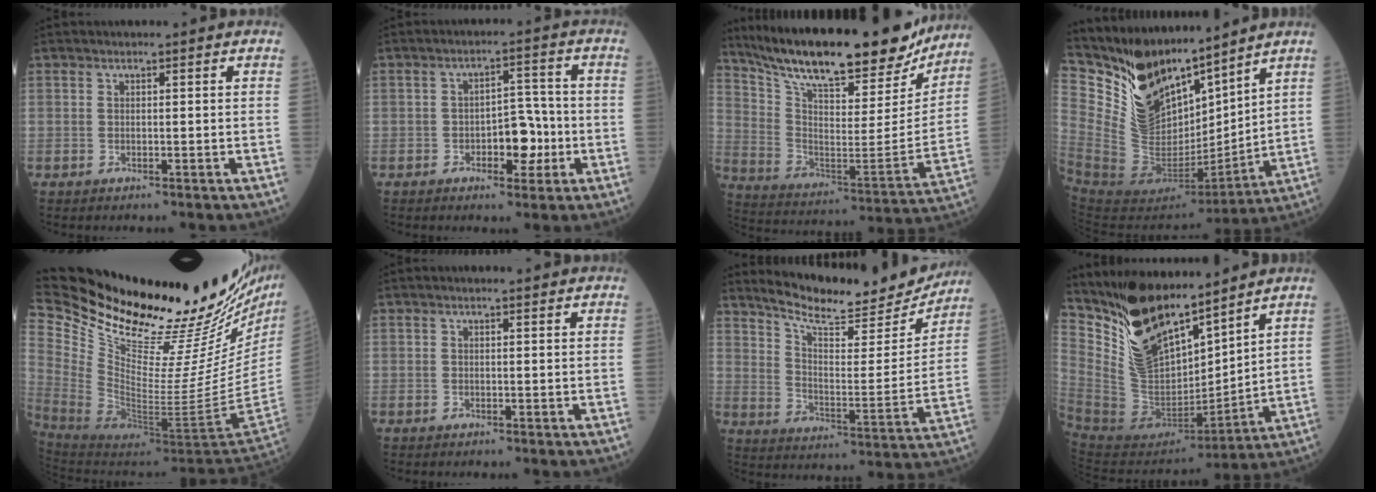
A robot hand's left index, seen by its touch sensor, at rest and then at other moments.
{"total": 5.8, "force": [-2.0, 2.9, 4.6], "torque": [-0.062, 0.009, -0.031]}
{"total": 27.2, "force": [22.5, 6.7, 13.7], "torque": [-0.233, -0.018, 0.336]}
{"total": 17.9, "force": [15.4, 5.3, 7.5], "torque": [-0.146, -0.009, 0.306]}
{"total": 35.1, "force": [29.9, 3.4, 18.1], "torque": [-0.315, -0.122, 0.439]}
{"total": 0.0}
{"total": 17.8, "force": [16.4, 3.6, 5.9], "torque": [-0.092, -0.028, 0.231]}
{"total": 16.9, "force": [13.8, 5.1, 8.3], "torque": [-0.163, -0.013, 0.271]}